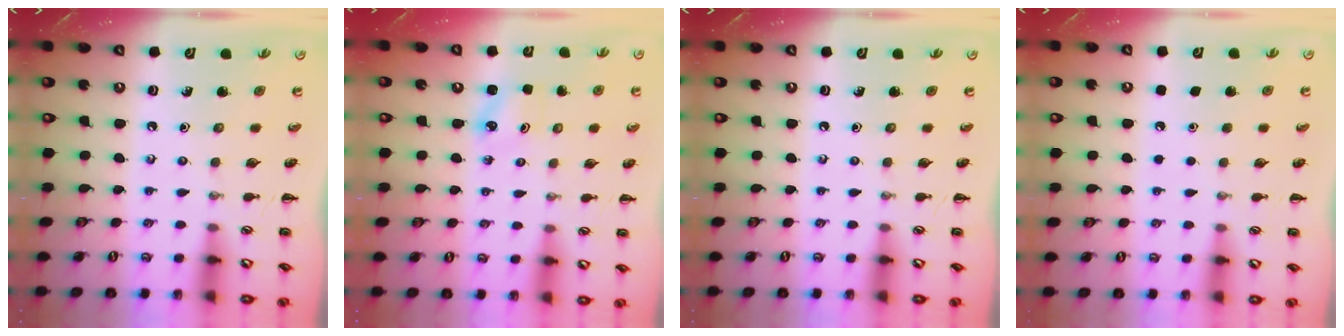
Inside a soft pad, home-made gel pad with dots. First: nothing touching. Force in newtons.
{"total": 2.5, "press": 2.4, "slide": 0.8}
{"total": 0.0}
{"total": 1.8, "press": 1.8, "slide": 0.1}